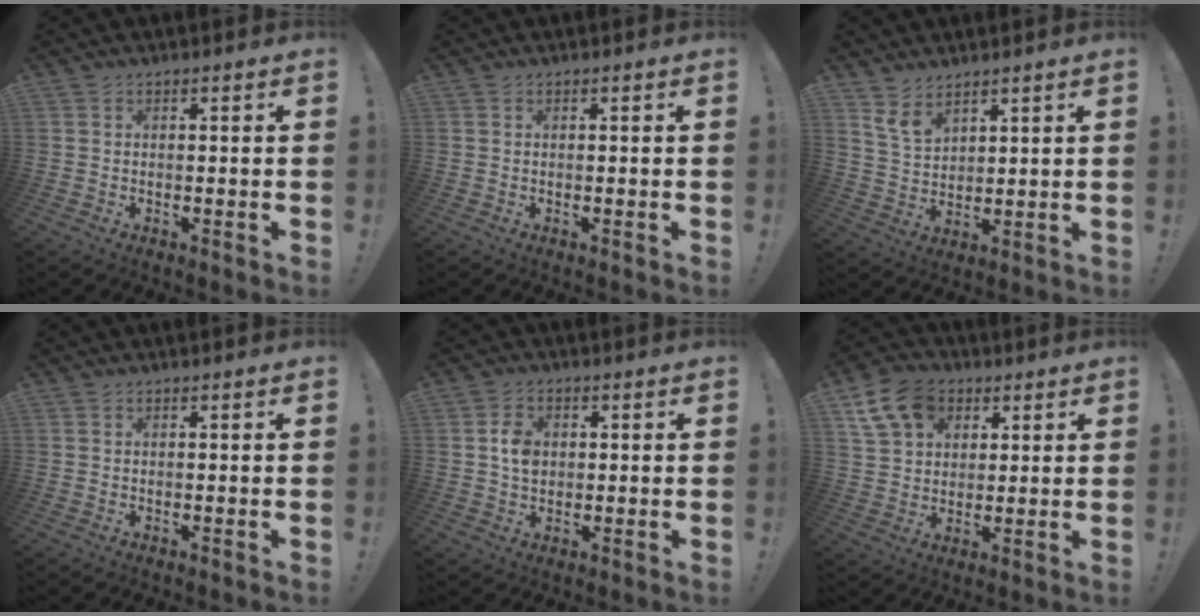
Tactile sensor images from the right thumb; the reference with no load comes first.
{"total": 0.0}
{"total": 6.7, "force": [5.1, 3.3, 2.9], "torque": [-0.055, -0.031, 0.098]}
{"total": 0.0}
{"total": 5.8, "force": [0.5, 4.6, 3.6], "torque": [-0.051, 0.006, 0.009]}
{"total": 13.5, "force": [6.1, 10.1, 6.4], "torque": [-0.106, -0.020, 0.124]}